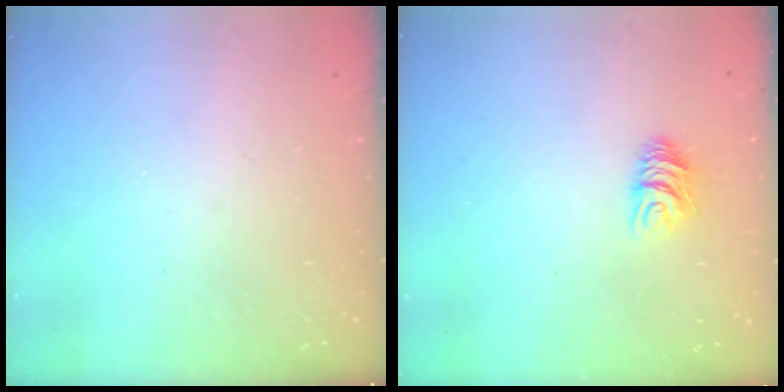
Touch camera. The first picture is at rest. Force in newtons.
{"total": 6.8, "press": 6.8, "slide": 0.2}